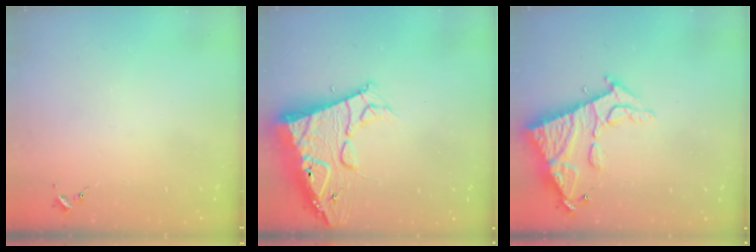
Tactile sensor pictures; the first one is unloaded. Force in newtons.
{"total": 18.2, "press": 18.1, "slide": 1.8}
{"total": 14.4, "press": 14.3, "slide": 1.4}